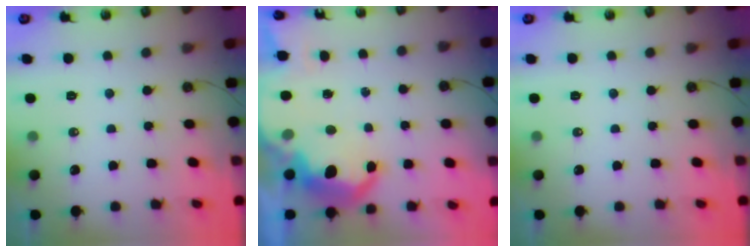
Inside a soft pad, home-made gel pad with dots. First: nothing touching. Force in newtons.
{"total": 12.1, "press": 12.1, "slide": 0.8}
{"total": 0.0}